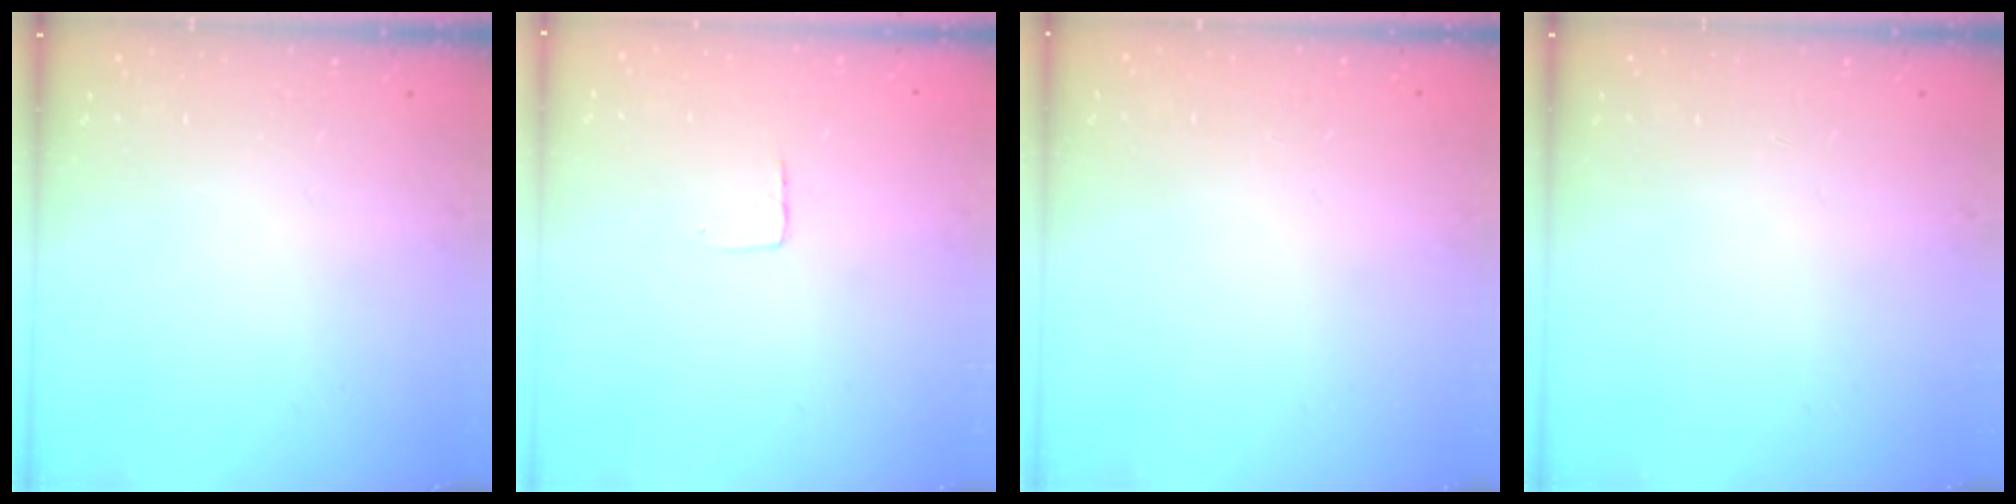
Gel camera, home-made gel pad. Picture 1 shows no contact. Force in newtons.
{"total": 2.9, "press": 2.9, "slide": 0.2}
{"total": 0.0}
{"total": 0.0}